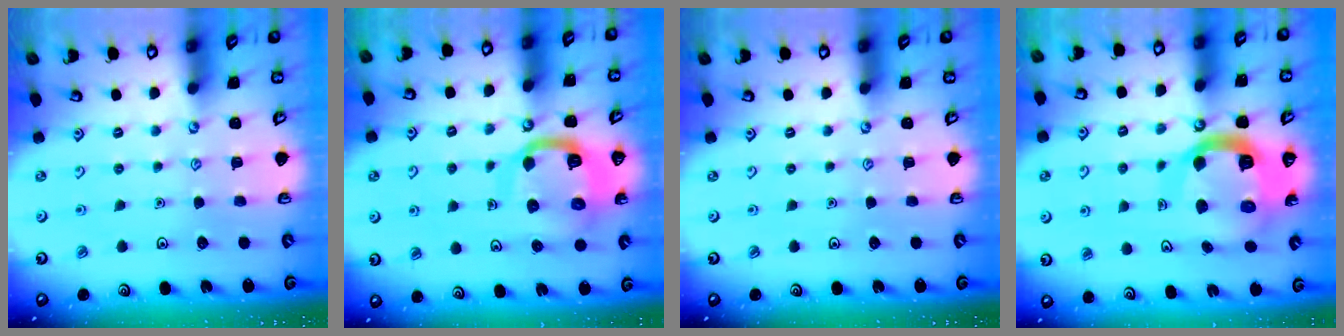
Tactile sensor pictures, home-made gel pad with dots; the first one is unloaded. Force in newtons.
{"total": 11.3, "press": 11.2, "slide": 1.3}
{"total": 0.0}
{"total": 14.6, "press": 14.4, "slide": 1.8}